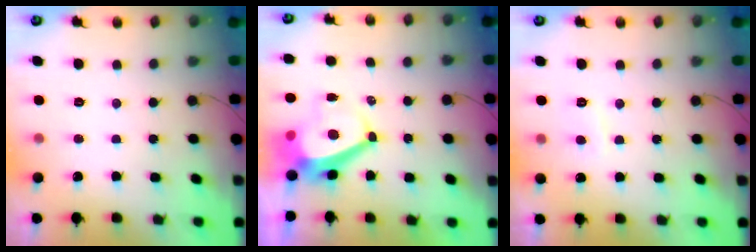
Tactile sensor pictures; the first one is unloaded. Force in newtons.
{"total": 5.6, "press": 5.6, "slide": 0.7}
{"total": 2.8, "press": 2.7, "slide": 0.6}